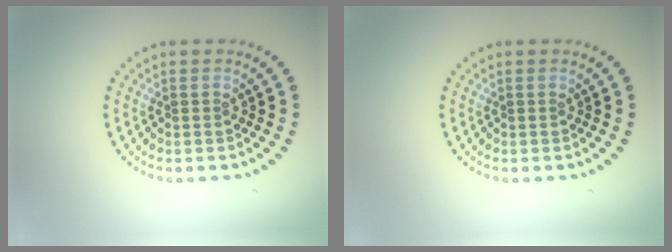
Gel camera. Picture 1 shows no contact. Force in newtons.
{"total": 0.0}